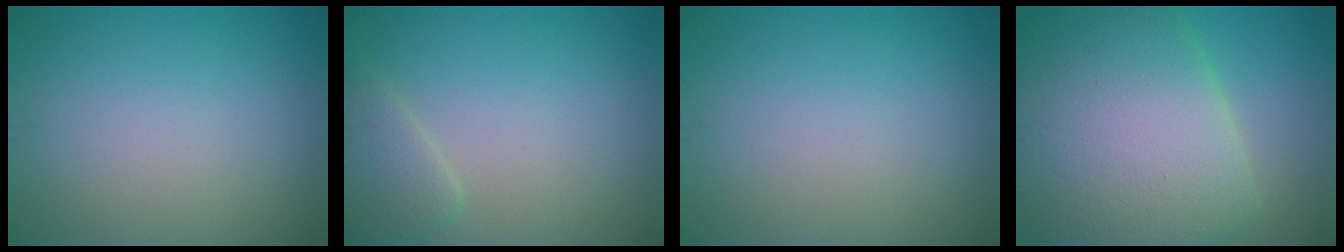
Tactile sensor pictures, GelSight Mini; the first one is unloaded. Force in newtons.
{"total": 2.4, "press": 2.4, "slide": 0.2}
{"total": 0.0}
{"total": 14.0, "press": 14.0, "slide": 0.4}